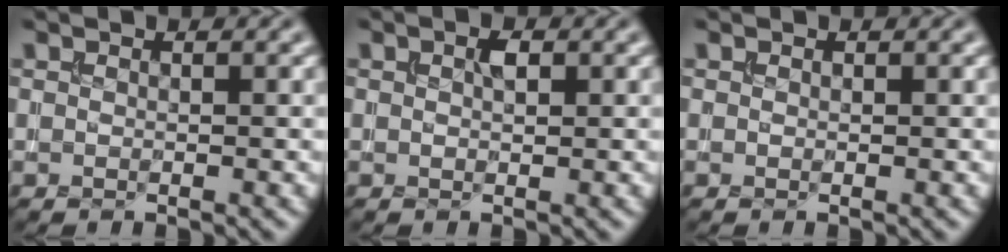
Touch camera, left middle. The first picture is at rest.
{"total": 1.3, "force": [0.4, 0.7, 1.1], "torque": [-0.020, -0.002, 0.007]}
{"total": 0.0}